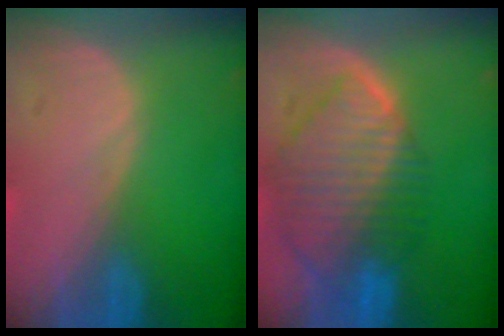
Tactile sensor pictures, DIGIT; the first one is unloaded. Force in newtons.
{"total": 10.3, "press": 8.8, "slide": 5.3}